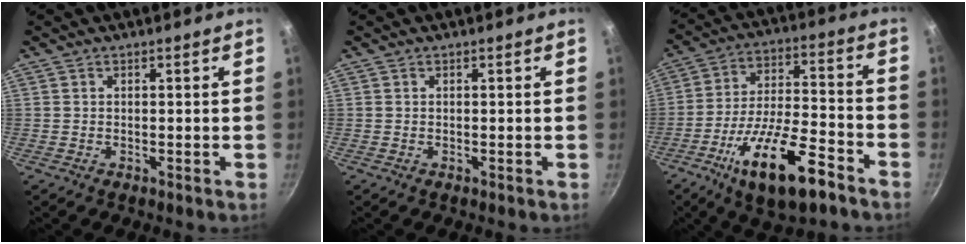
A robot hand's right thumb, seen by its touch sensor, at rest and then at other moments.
{"total": 0.0}
{"total": 18.2, "force": [-9.9, 6.2, 13.9], "torque": [-0.234, 0.043, -0.170]}